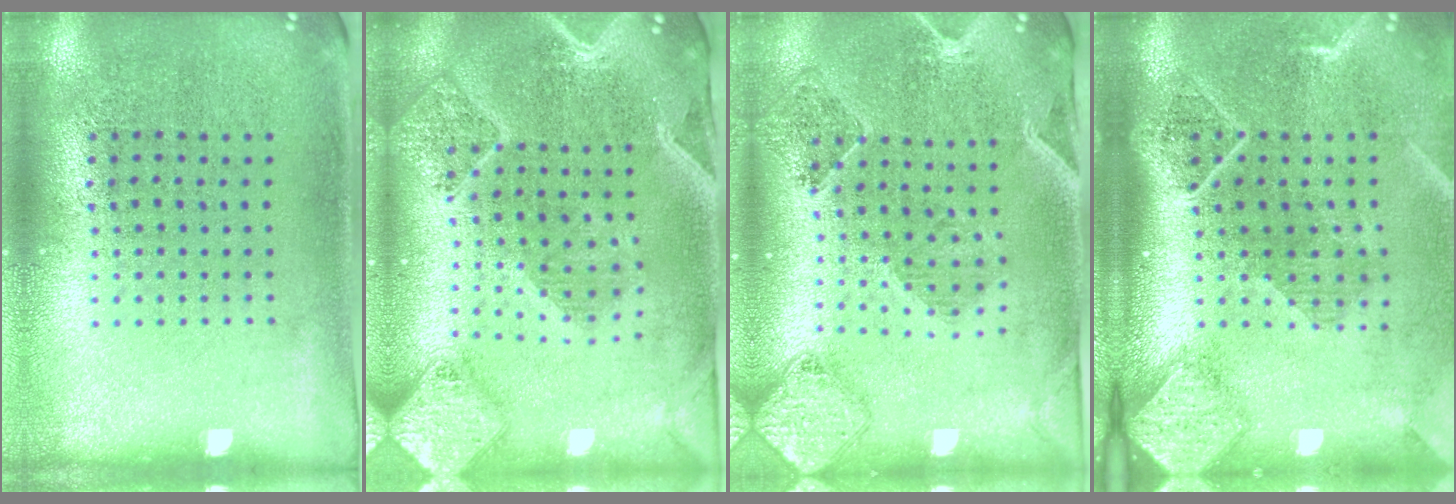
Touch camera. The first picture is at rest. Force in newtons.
{"total": 2.9, "press": 2.5, "slide": 1.4}
{"total": 0.9, "press": 0.9, "slide": 0.2}
{"total": 2.7, "press": 2.0, "slide": 1.8}